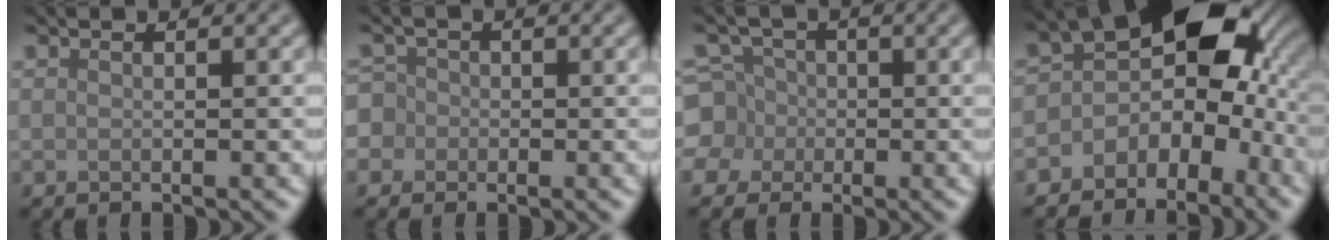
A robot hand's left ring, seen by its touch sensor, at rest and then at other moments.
{"total": 4.8, "force": [-0.8, 4.6, 1.2], "torque": [-0.024, 0.028, -0.046]}
{"total": 5.5, "force": [-1.2, 5.2, 1.1], "torque": [-0.017, 0.022, -0.045]}
{"total": 8.9, "force": [-1.6, 5.9, 6.5], "torque": [-0.063, 0.022, -0.046]}